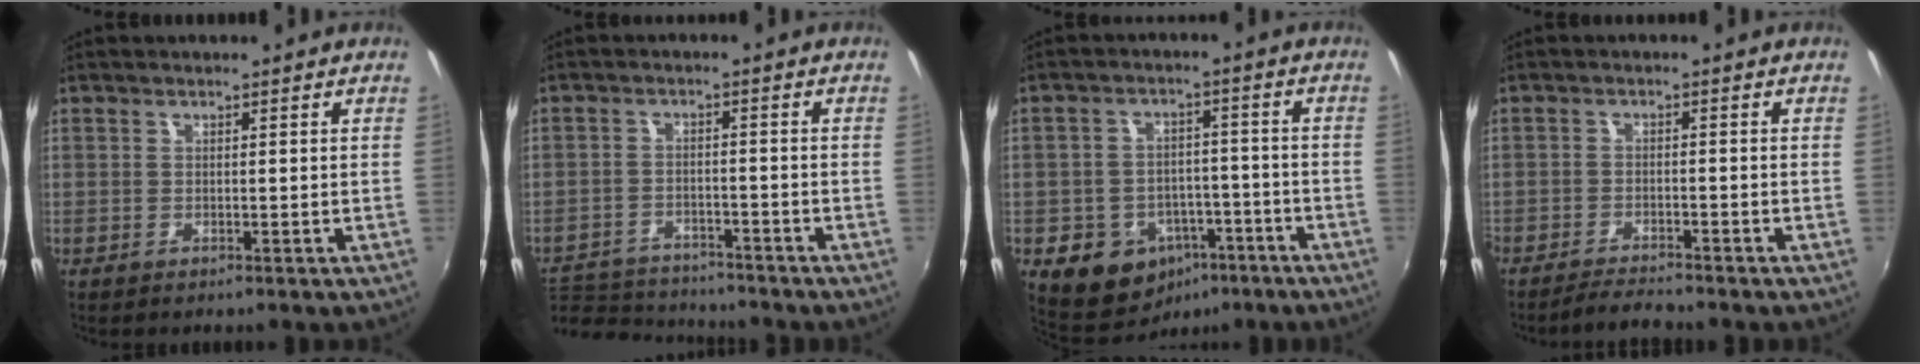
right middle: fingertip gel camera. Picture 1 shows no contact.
{"total": 11.8, "force": [-10.6, 4.3, 3.2], "torque": [-0.088, 0.006, -0.166]}
{"total": 11.9, "force": [-6.1, 9.0, 4.8], "torque": [-0.114, 0.021, -0.065]}
{"total": 3.9, "force": [-3.8, 0.1, 1.0], "torque": [-0.038, -0.008, -0.068]}